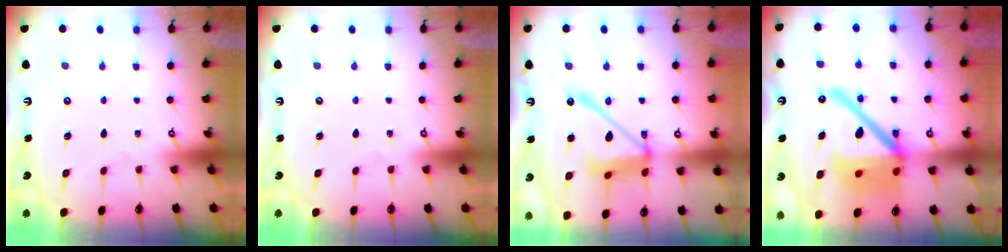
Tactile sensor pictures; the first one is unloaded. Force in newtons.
{"total": 0.0}
{"total": 16.5, "press": 16.5, "slide": 1.5}
{"total": 22.7, "press": 22.4, "slide": 3.8}